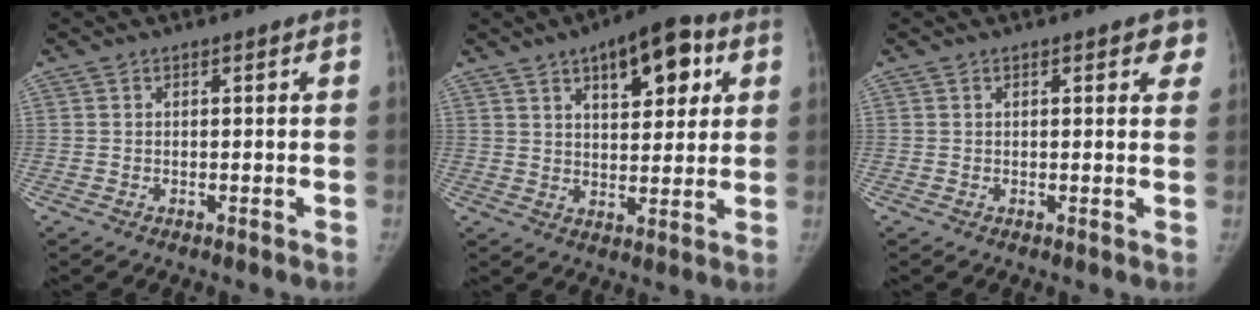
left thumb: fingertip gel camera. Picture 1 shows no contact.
{"total": 12.6, "force": [5.8, 5.9, 9.5], "torque": [-0.098, -0.010, 0.081]}
{"total": 3.3, "force": [1.8, 1.3, 2.4], "torque": [-0.005, -0.002, 0.014]}